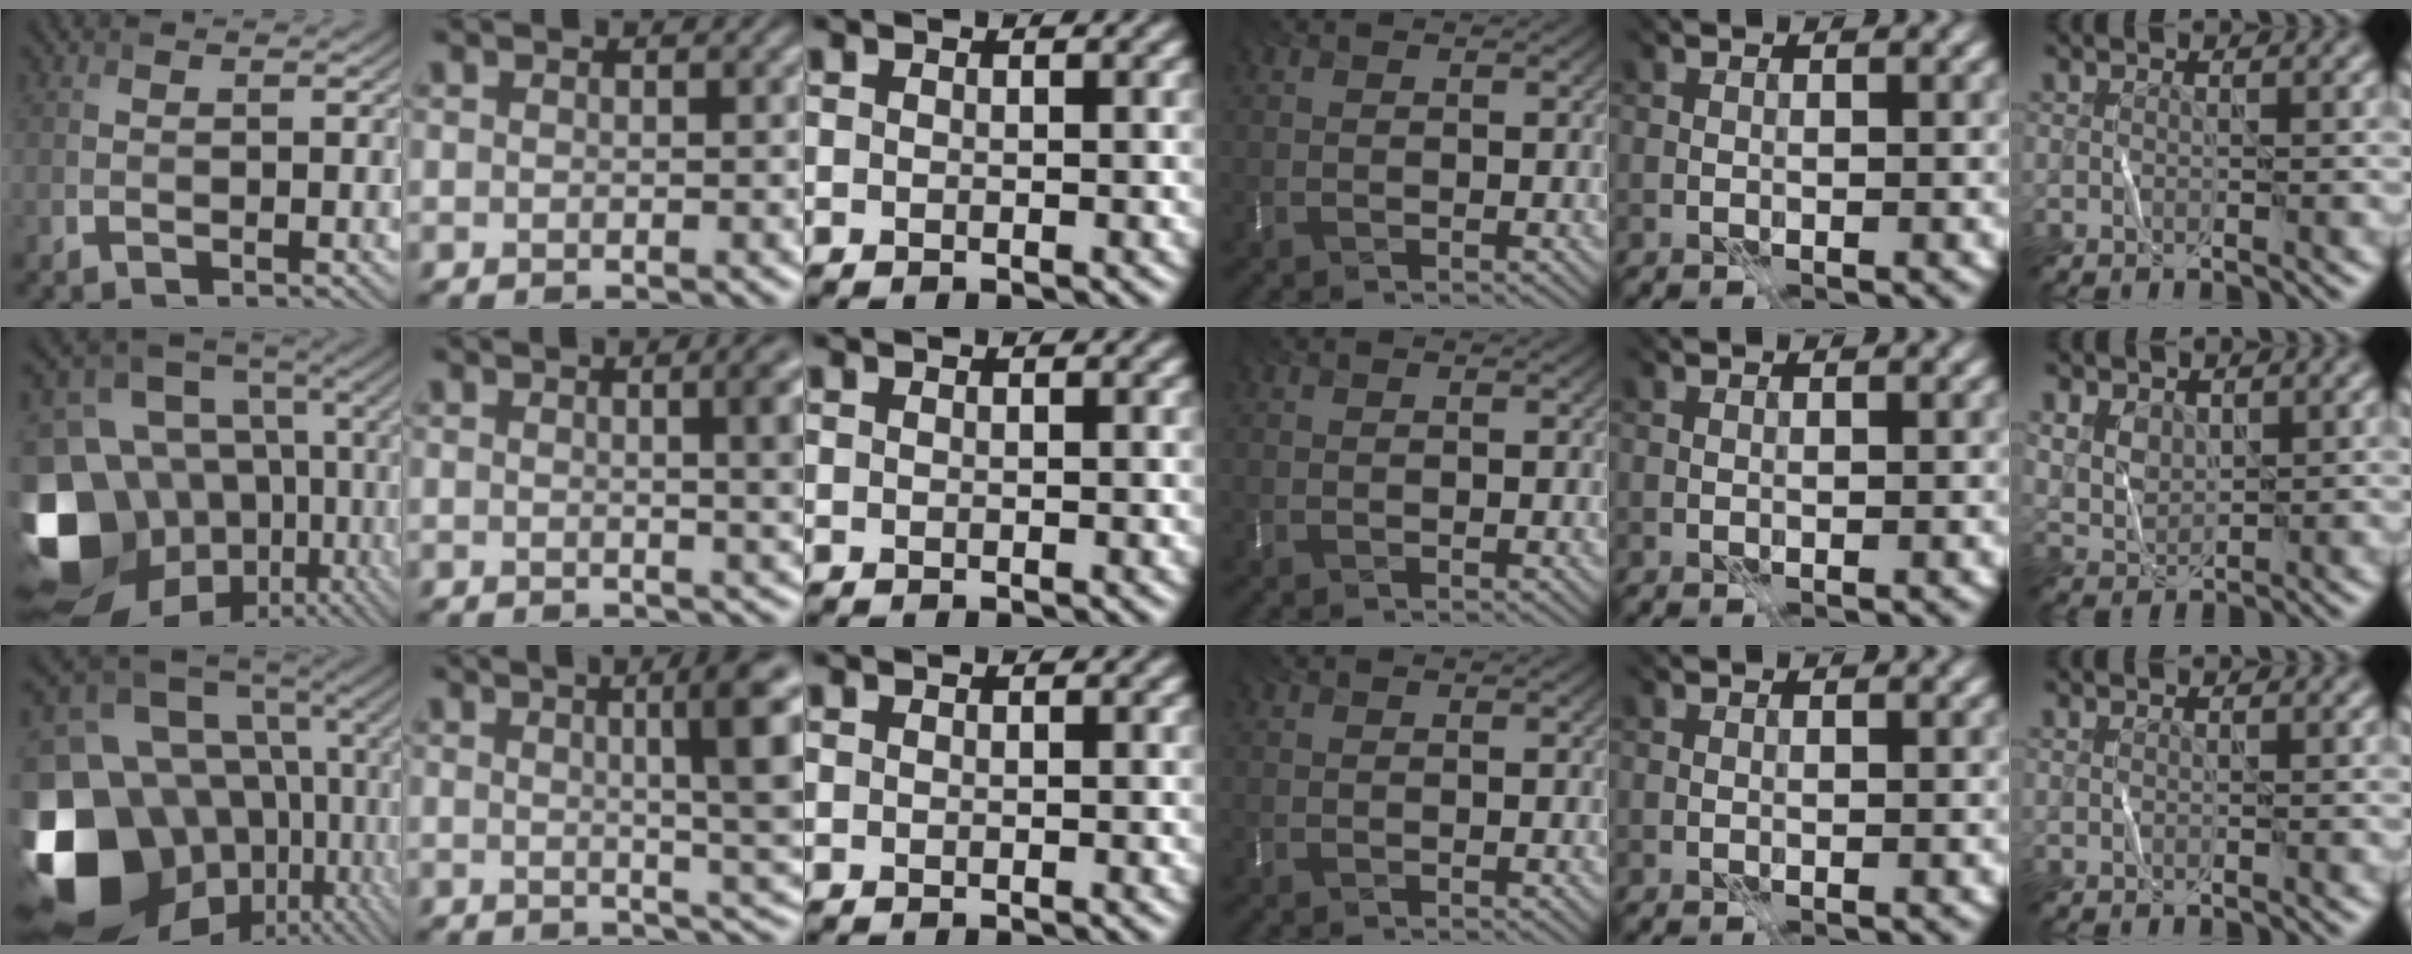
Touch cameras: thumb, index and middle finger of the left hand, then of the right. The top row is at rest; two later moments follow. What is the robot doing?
{"motion": "fold", "object": "bubble wrap"}